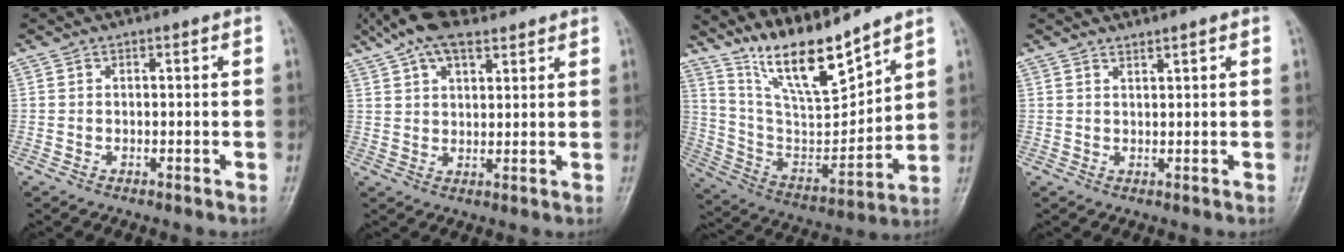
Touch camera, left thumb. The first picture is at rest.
{"total": 10.6, "force": [7.5, 4.8, 5.8], "torque": [-0.087, 0.002, 0.132]}
{"total": 15.2, "force": [12.5, 2.9, 8.2], "torque": [-0.120, -0.077, 0.245]}
{"total": 1.0, "force": [1.0, -0.1, 0.1], "torque": [0.003, -0.010, 0.018]}